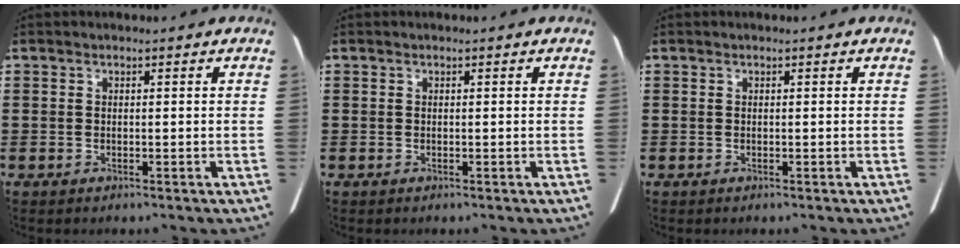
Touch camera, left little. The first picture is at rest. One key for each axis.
{"total": 0.0}
{"total": 0.0}